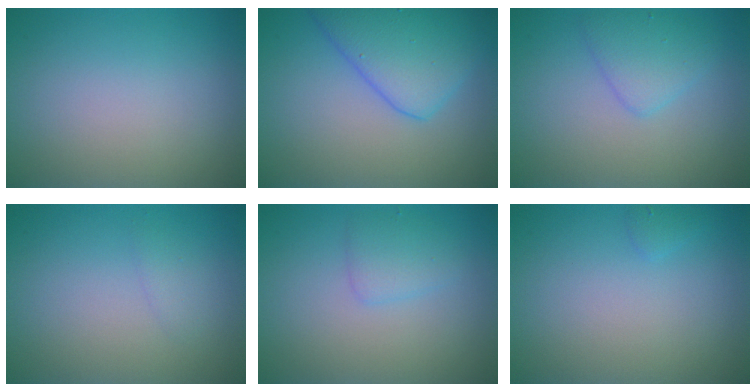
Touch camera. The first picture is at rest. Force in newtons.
{"total": 5.7, "press": 5.7, "slide": 0.3}
{"total": 2.6, "press": 2.6, "slide": 0.0}
{"total": 0.9, "press": 0.9, "slide": 0.1}
{"total": 1.8, "press": 1.8, "slide": 0.0}
{"total": 0.6, "press": 0.6, "slide": 0.1}